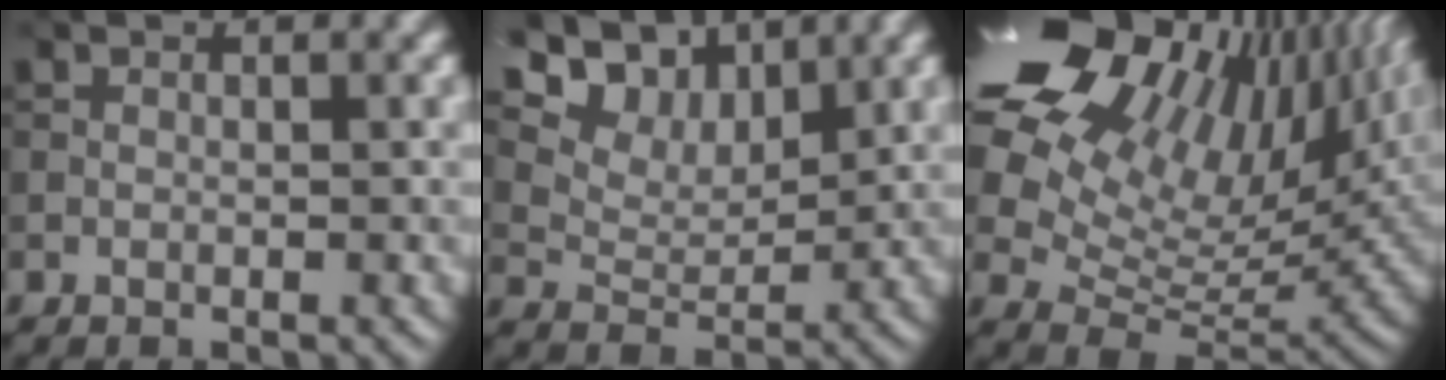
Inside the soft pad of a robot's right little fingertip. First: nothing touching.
{"total": 9.1, "force": [6.0, 5.0, 4.7], "torque": [-0.104, 0.004, 0.098]}
{"total": 20.1, "force": [10.3, 10.8, 13.3], "torque": [-0.240, 0.057, 0.160]}